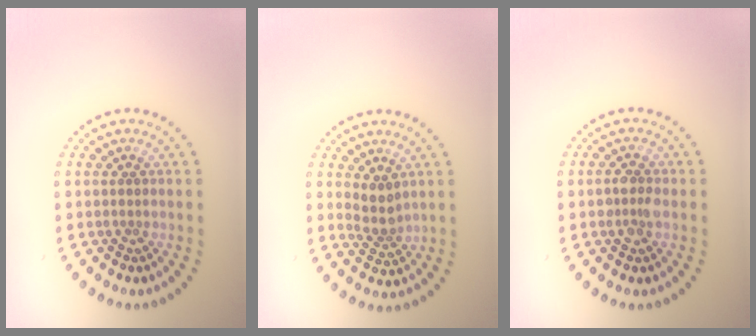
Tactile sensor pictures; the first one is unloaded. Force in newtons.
{"total": 2.1, "press": 1.7, "slide": 1.2}
{"total": 2.0, "press": 1.9, "slide": 0.2}